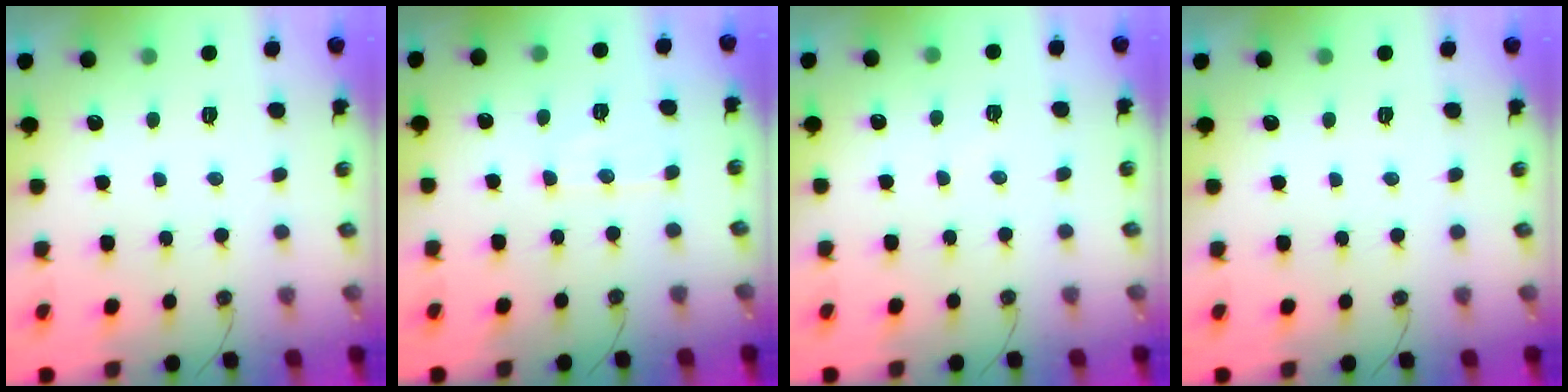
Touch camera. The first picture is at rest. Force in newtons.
{"total": 6.4, "press": 6.4, "slide": 0.5}
{"total": 2.5, "press": 2.5, "slide": 0.3}
{"total": 0.0}